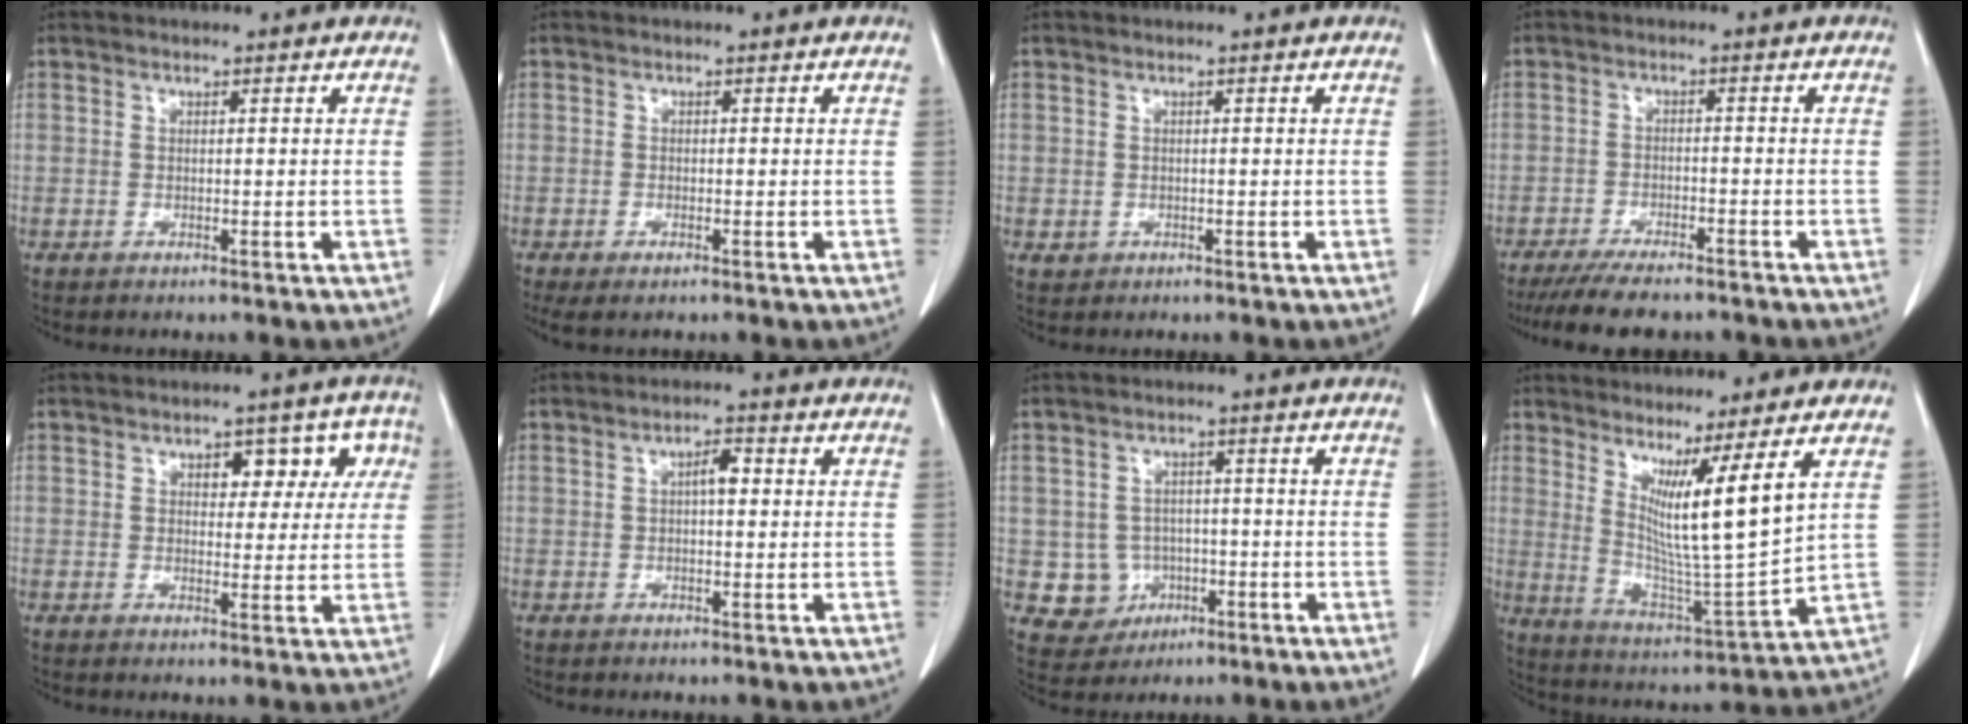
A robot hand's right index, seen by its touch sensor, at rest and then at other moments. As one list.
[{"total": 2.3, "force": [-1.4, 0.7, 1.6], "torque": [-0.028, -0.006, -0.018]}, {"total": 1.1, "force": [-0.2, 1.1, 0.1], "torque": [-0.001, 0.003, 0.003]}, {"total": 8.8, "force": [-7.6, 2.1, 3.8], "torque": [-0.055, -0.013, -0.119]}, {"total": 6.7, "force": [2.2, 4.1, 4.8], "torque": [-0.038, 0.028, 0.026]}, {"total": 2.6, "force": [0.4, 0.9, 2.4], "torque": [-0.039, 0.006, 0.004]}, {"total": 6.0, "force": [-1.2, 5.7, 1.1], "torque": [-0.015, 0.008, -0.006]}, {"total": 10.2, "force": [4.4, -1.4, 9.1], "torque": [-0.172, -0.045, 0.084]}]